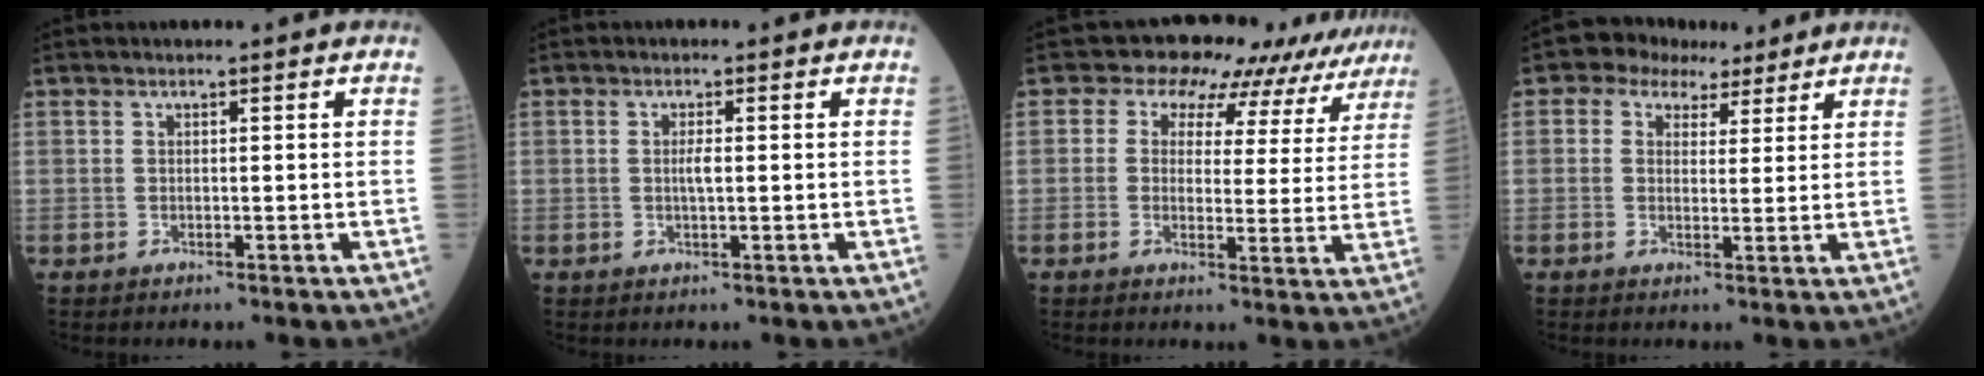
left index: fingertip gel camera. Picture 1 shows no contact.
{"total": 1.7, "force": [0.1, 0.3, 1.6], "torque": [-0.035, 0.001, 0.001]}
{"total": 11.9, "force": [9.6, 6.5, 2.6], "torque": [-0.007, 0.021, 0.081]}
{"total": 5.5, "force": [3.5, 4.0, 1.5], "torque": [-0.021, 0.032, 0.055]}